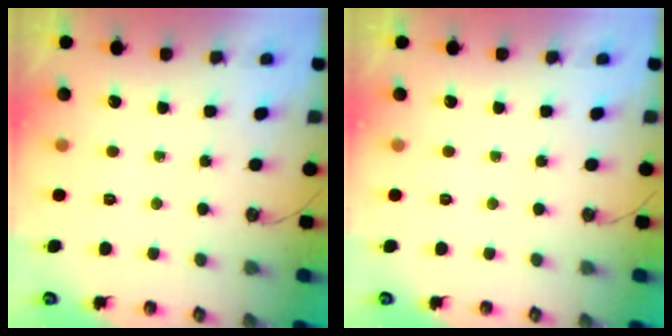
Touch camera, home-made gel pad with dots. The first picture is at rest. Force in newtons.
{"total": 0.0}